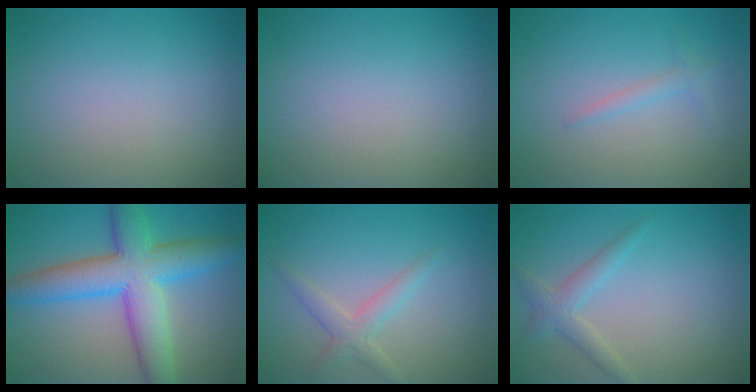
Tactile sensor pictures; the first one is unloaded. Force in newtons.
{"total": 0.0}
{"total": 1.0, "press": 1.0, "slide": 0.1}
{"total": 9.0, "press": 9.0, "slide": 0.2}
{"total": 2.1, "press": 2.1, "slide": 0.1}
{"total": 2.2, "press": 2.1, "slide": 0.1}